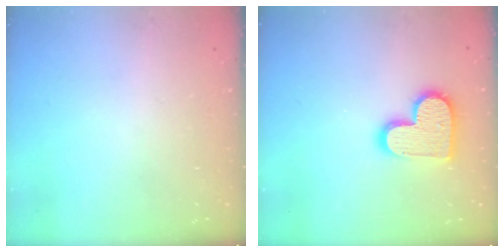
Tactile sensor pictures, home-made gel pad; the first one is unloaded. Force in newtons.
{"total": 14.5, "press": 14.5, "slide": 0.9}